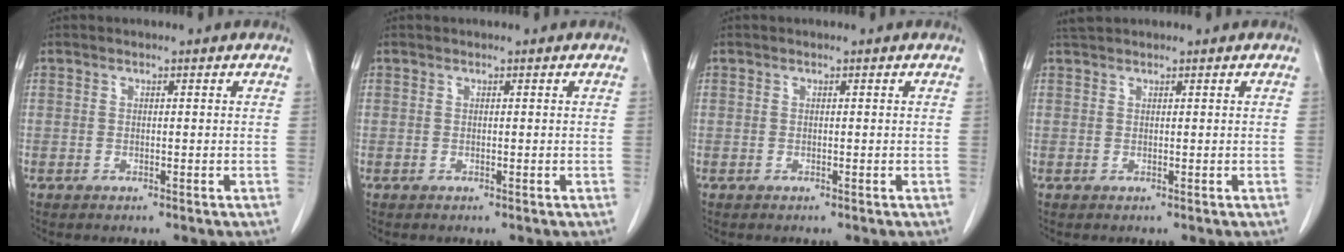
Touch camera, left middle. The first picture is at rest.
{"total": 0.0}
{"total": 0.0}
{"total": 1.3, "force": [1.3, 0.1, 0.2], "torque": [-0.010, 0.013, 0.029]}